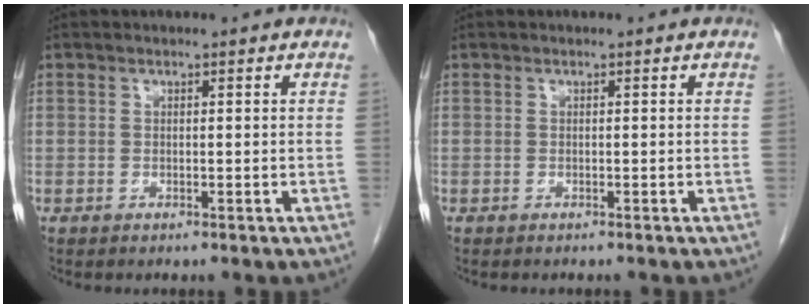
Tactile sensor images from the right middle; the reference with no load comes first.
{"total": 0.7, "force": [-0.6, 0.1, 0.3], "torque": [-0.002, -0.001, -0.008]}